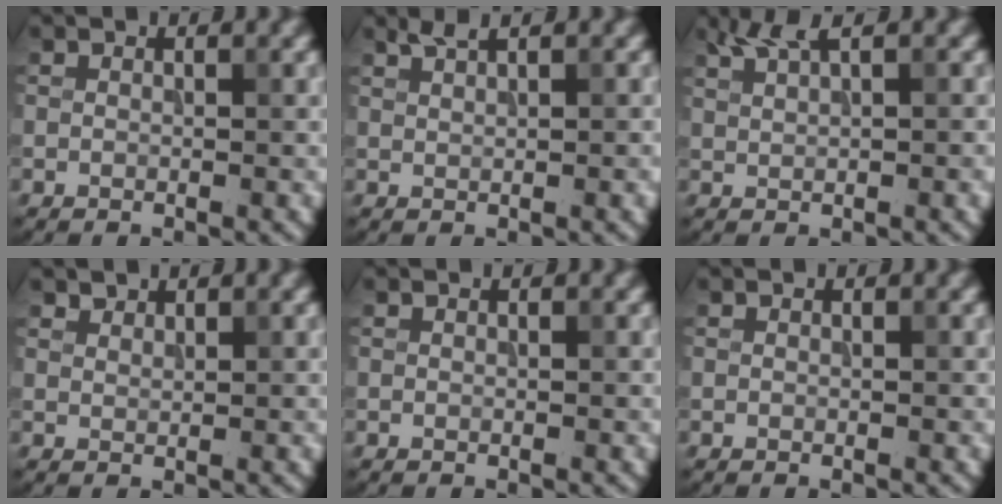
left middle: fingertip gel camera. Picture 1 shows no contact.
{"total": 1.9, "force": [1.2, 0.4, 1.4], "torque": [-0.020, 0.002, 0.026]}
{"total": 3.5, "force": [1.9, 0.8, 2.7], "torque": [-0.046, 0.008, 0.041]}
{"total": 1.2, "force": [1.1, 0.4, 0.1], "torque": [-0.002, 0.000, 0.023]}
{"total": 0.0}
{"total": 0.0}